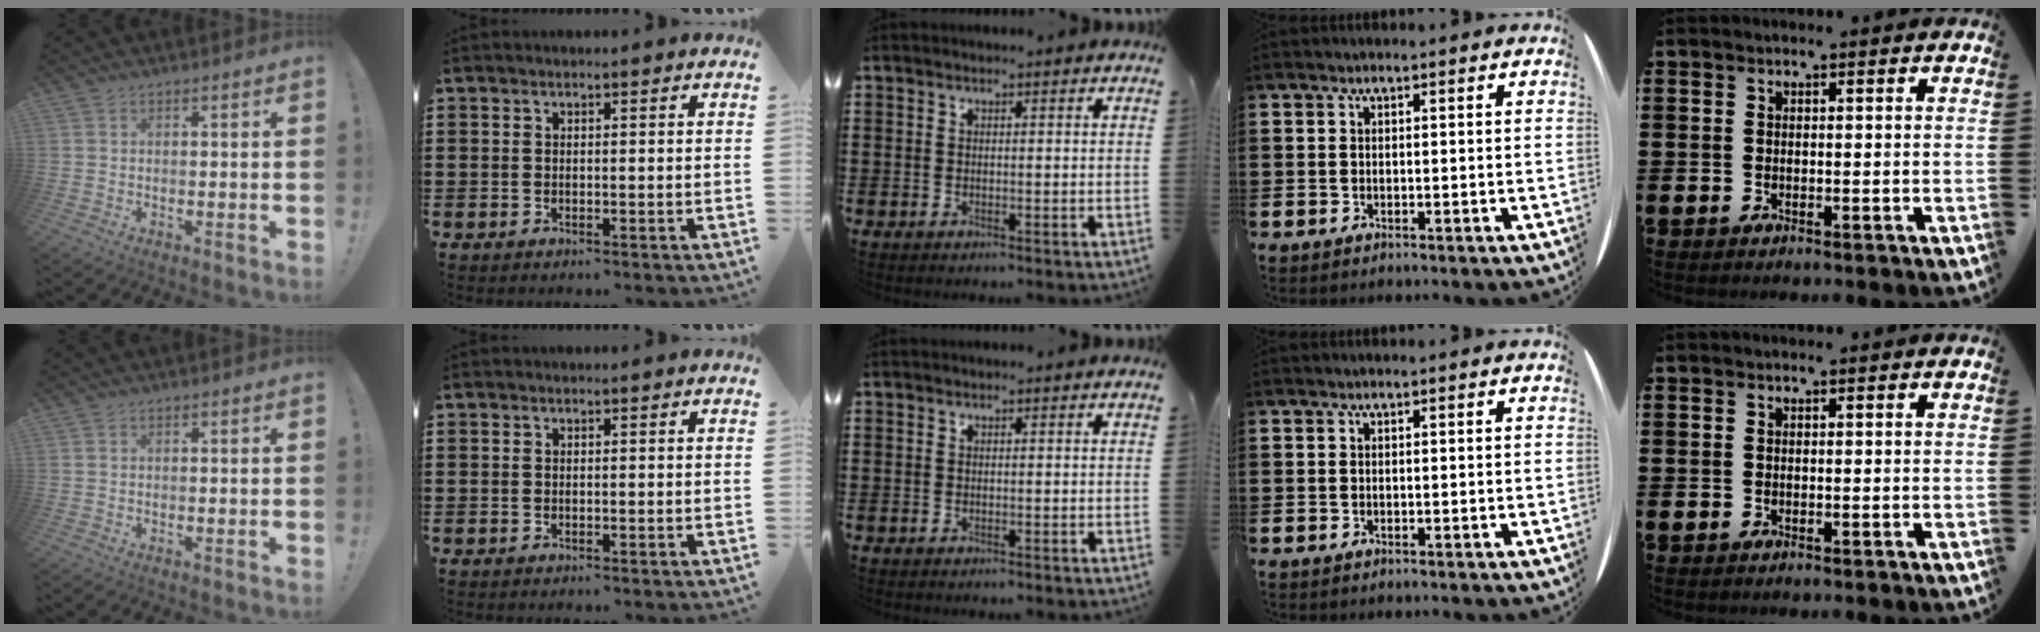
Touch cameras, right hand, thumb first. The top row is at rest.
{}